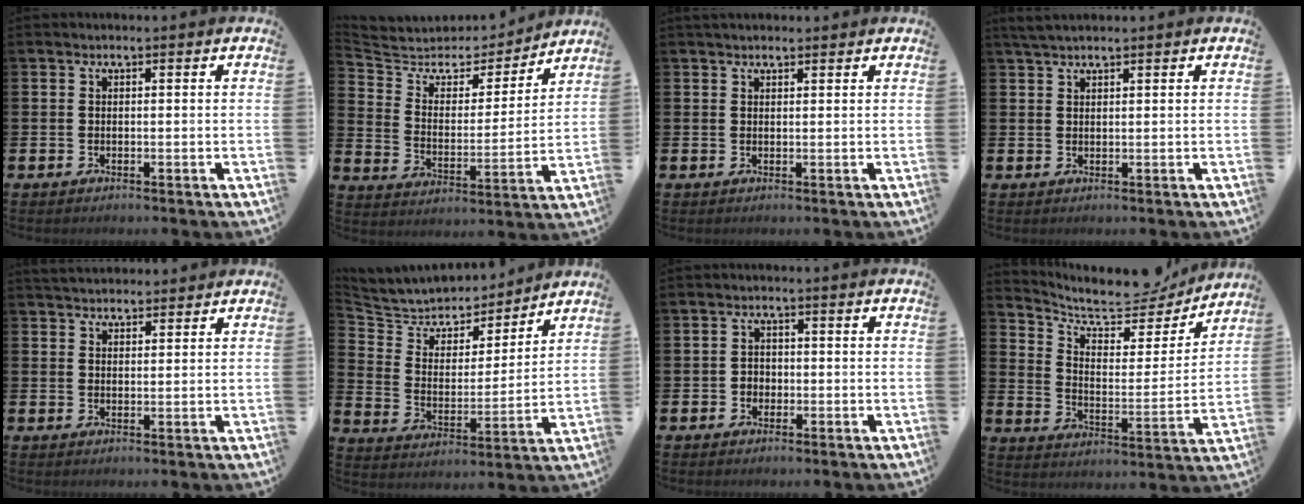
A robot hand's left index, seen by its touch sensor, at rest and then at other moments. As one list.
[{"total": 6.0, "force": [5.1, 2.9, 0.9], "torque": [-0.060, -0.042, 0.086]}, {"total": 1.4, "force": [1.3, 0.4, 0.3], "torque": [0.000, 0.002, 0.022]}, {"total": 2.2, "force": [1.9, 0.4, 1.0], "torque": [-0.022, 0.003, 0.035]}, {"total": 3.2, "force": [3.1, 0.8, 0.1], "torque": [-0.001, -0.011, 0.056]}, {"total": 7.1, "force": [6.7, 2.5, 0.1], "torque": [-0.055, -0.054, 0.118]}, {"total": 1.8, "force": [-0.5, 1.6, 0.5], "torque": [-0.004, 0.003, -0.015]}, {"total": 9.0, "force": [8.3, 2.5, 2.6], "torque": [-0.082, -0.065, 0.141]}]